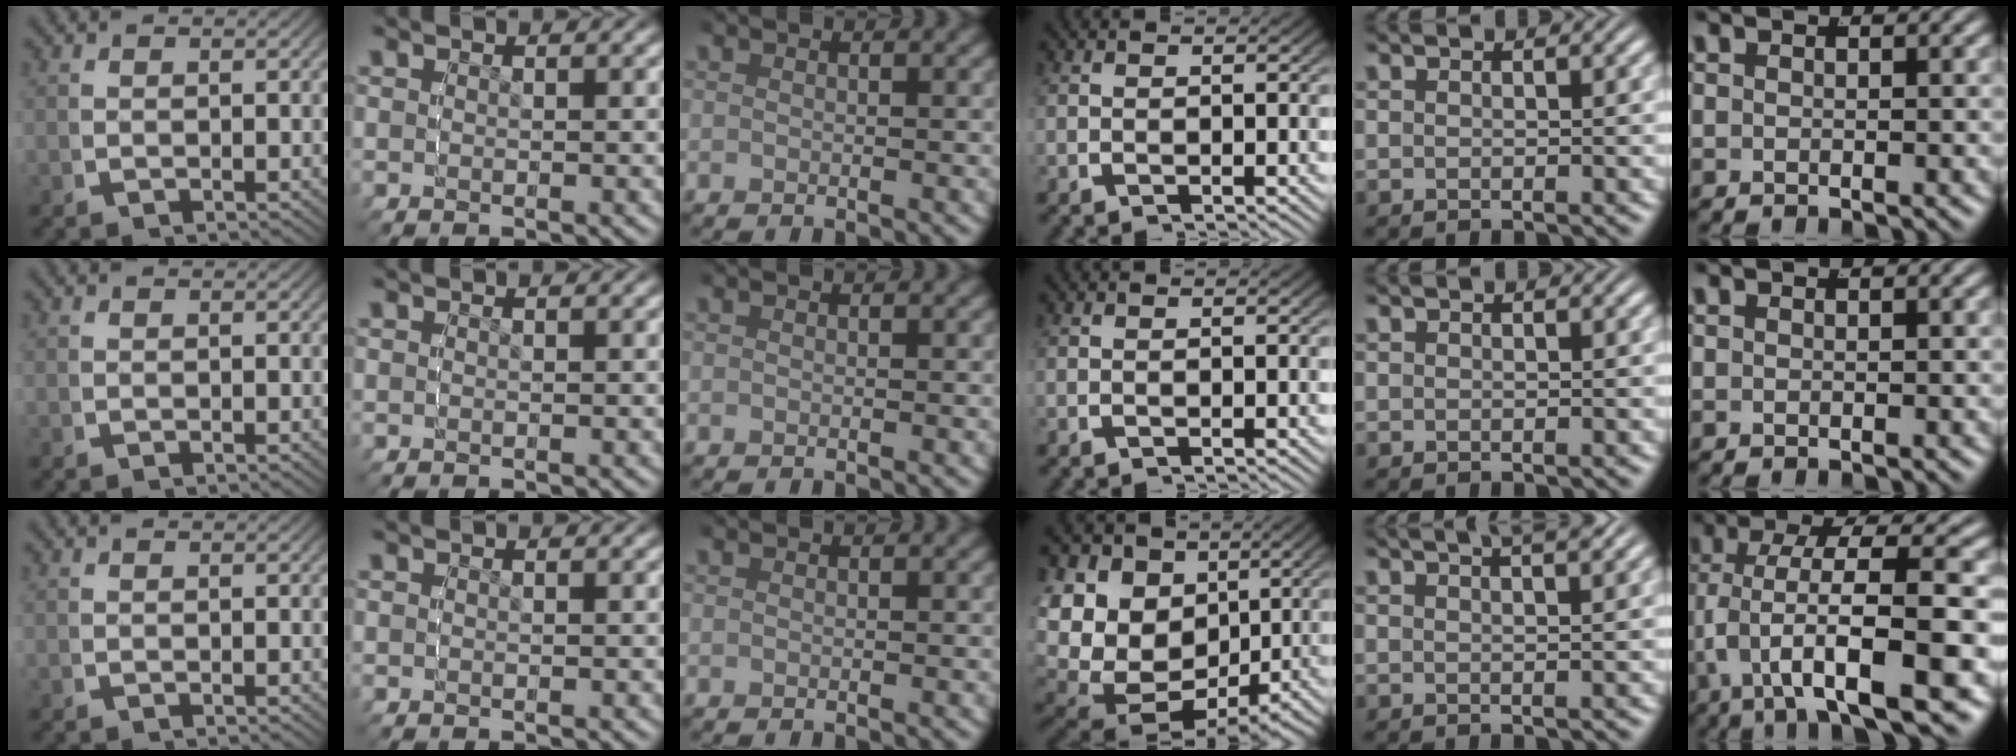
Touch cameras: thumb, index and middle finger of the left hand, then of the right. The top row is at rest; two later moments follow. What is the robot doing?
{"motion": "grasp_and_lifting", "object": "sponge"}